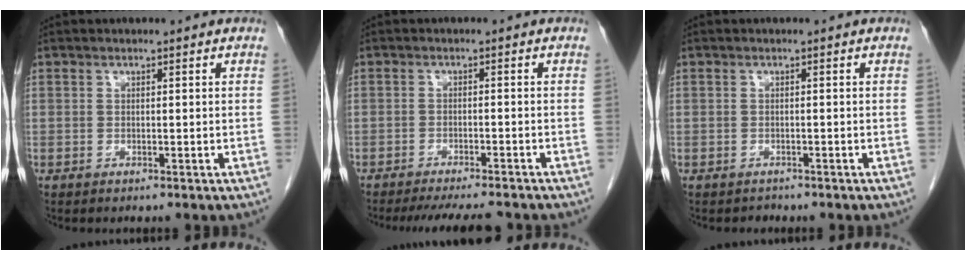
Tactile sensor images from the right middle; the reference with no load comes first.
{"total": 9.6, "force": [-8.6, 1.2, 4.0], "torque": [-0.055, -0.012, -0.116]}
{"total": 1.0, "force": [-0.8, 0.5, -0.1], "torque": [-0.005, 0.000, -0.015]}